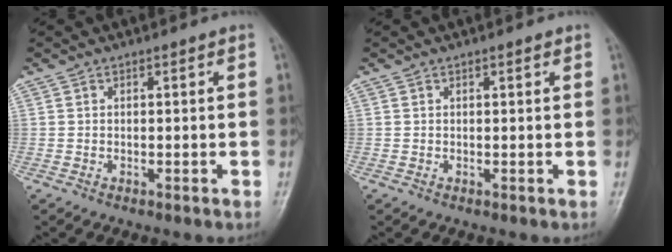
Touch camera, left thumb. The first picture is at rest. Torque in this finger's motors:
{"motor_torque": [-0.20, -0.10, -0.30, -0.25, 0.01]}